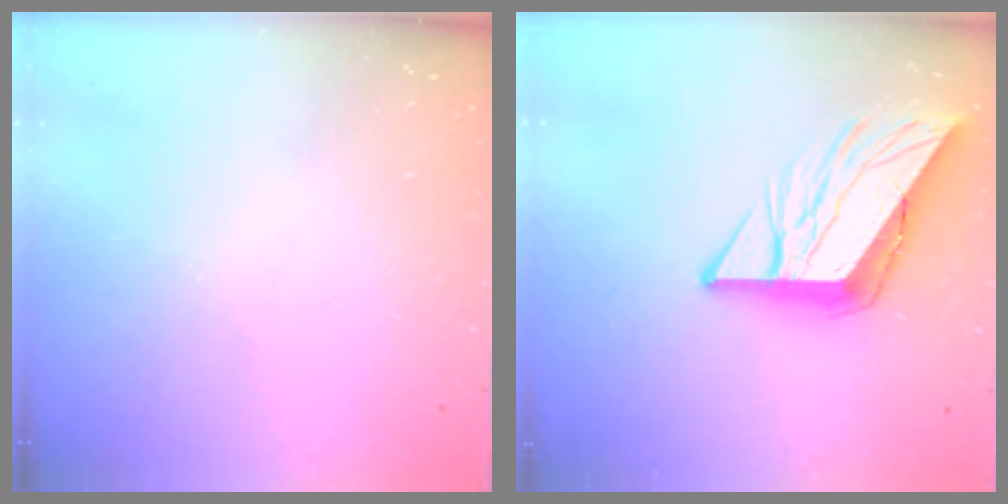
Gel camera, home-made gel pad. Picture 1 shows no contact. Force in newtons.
{"total": 11.7, "press": 11.6, "slide": 1.4}